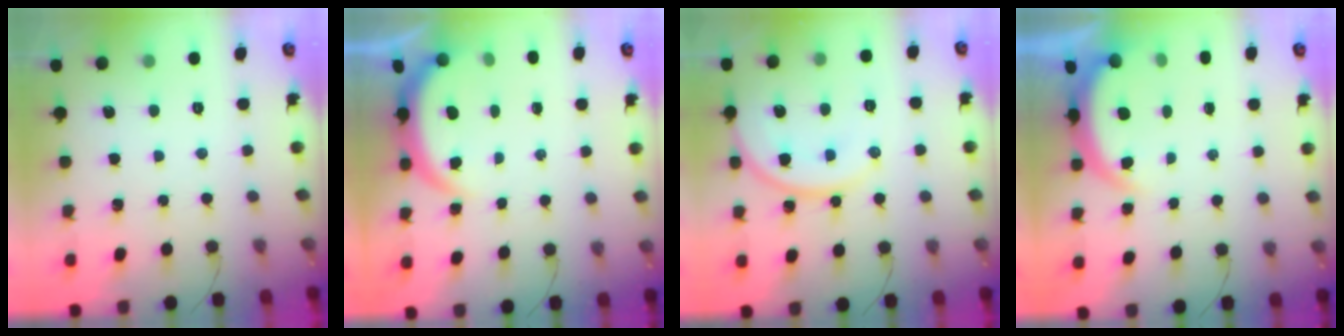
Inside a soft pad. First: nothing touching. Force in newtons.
{"total": 3.7, "press": 3.7, "slide": 0.2}
{"total": 11.7, "press": 11.7, "slide": 1.0}
{"total": 5.5, "press": 5.5, "slide": 0.4}